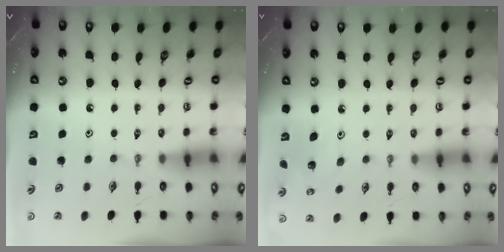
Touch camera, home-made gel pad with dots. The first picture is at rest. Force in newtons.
{"total": 2.4, "press": 2.4, "slide": 0.2}